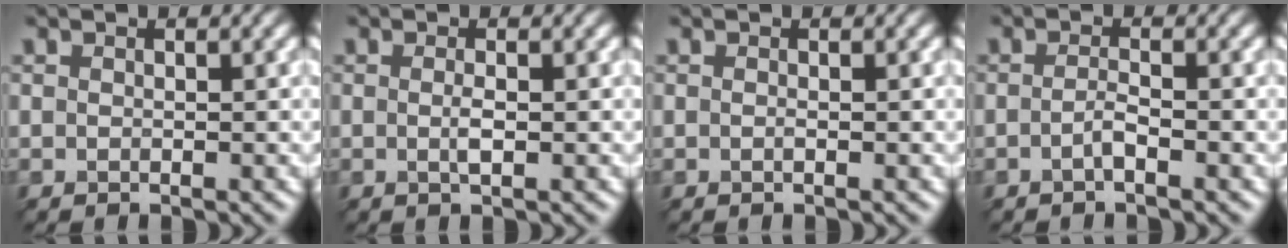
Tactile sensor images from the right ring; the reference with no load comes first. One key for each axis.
{"total": 0.8, "fx": -0.4, "fy": -0.7, "fz": 0.3, "tx": -0.026, "ty": 0.004, "tz": 0.012}
{"total": 0.0}
{"total": 1.2, "fx": -1.0, "fy": -0.7, "fz": 0.2, "tx": -0.024, "ty": 0.009, "tz": -0.003}